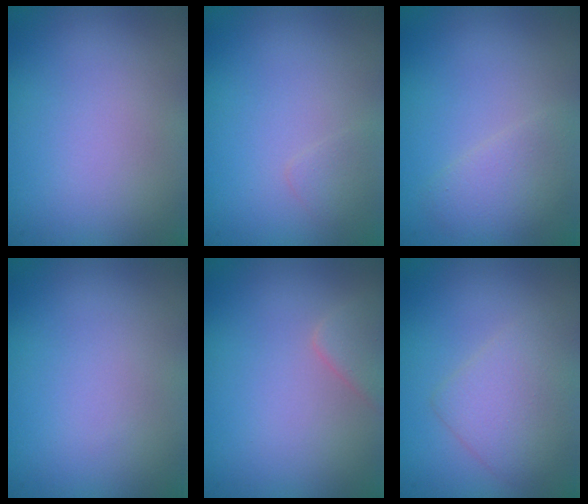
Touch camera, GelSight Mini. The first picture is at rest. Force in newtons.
{"total": 0.8, "press": 0.8, "slide": 0.1}
{"total": 2.3, "press": 2.3, "slide": 0.1}
{"total": 0.0}
{"total": 1.9, "press": 1.9, "slide": 0.2}
{"total": 3.3, "press": 3.3, "slide": 0.2}